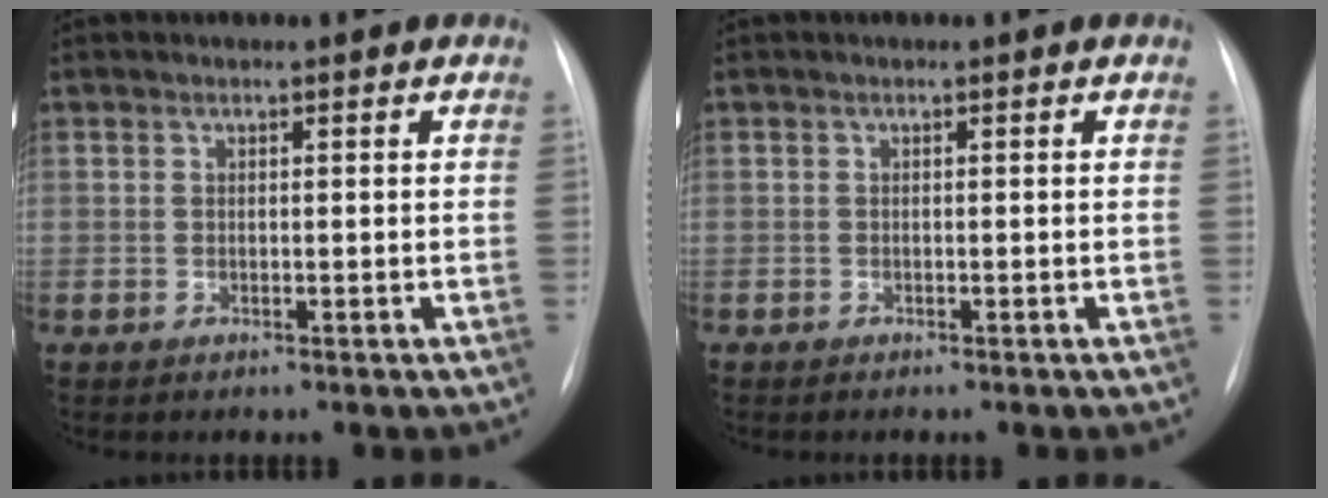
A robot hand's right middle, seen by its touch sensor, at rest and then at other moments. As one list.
[{"total": 0.0}]